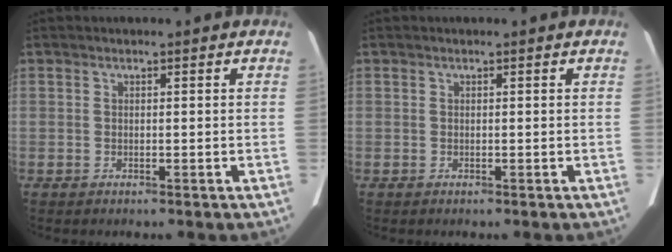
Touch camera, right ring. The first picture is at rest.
{"total": 0.0}